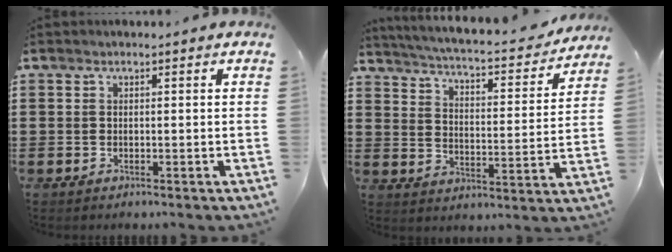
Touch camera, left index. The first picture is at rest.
{"total": 4.3, "force": [4.0, -0.2, 1.5], "torque": [-0.051, -0.034, 0.060]}